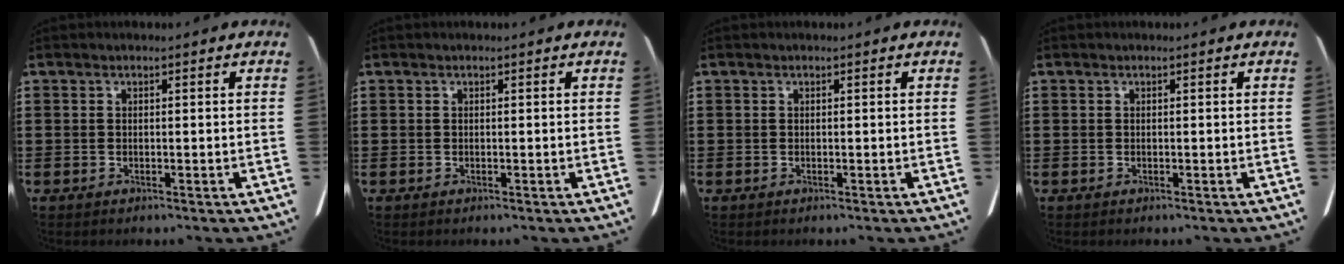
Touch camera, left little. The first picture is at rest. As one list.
[{"total": 0.0}, {"total": 0.0}, {"total": 0.0}]